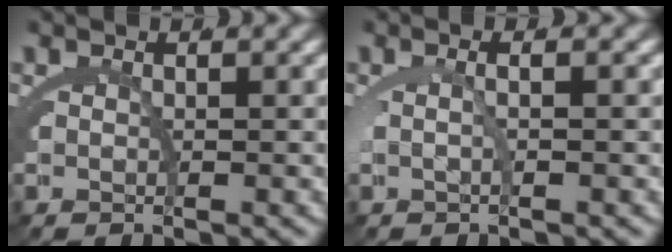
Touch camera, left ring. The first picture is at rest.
{"total": 1.7, "force": [-0.1, -0.1, 1.7], "torque": [-0.035, 0.001, -0.001]}